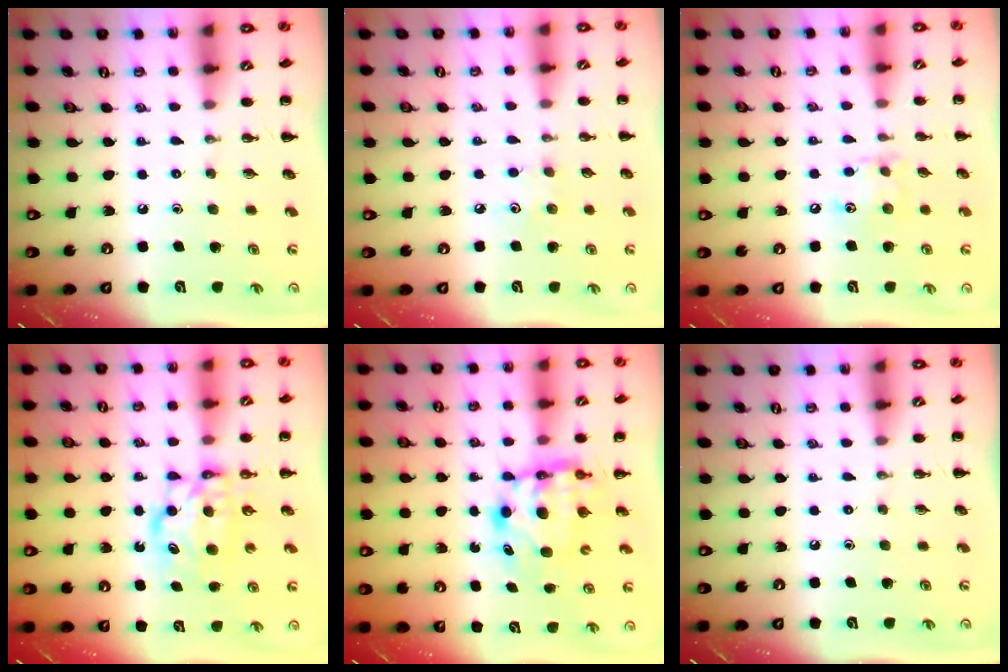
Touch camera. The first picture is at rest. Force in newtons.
{"total": 4.4, "press": 4.2, "slide": 1.1}
{"total": 7.9, "press": 7.8, "slide": 0.9}
{"total": 7.4, "press": 7.4, "slide": 0.8}
{"total": 5.6, "press": 5.5, "slide": 1.1}
{"total": 0.0}